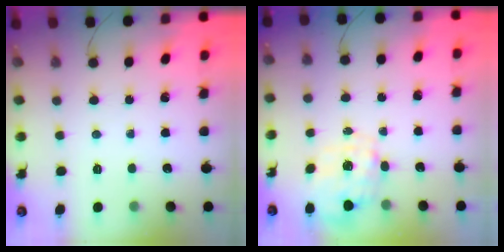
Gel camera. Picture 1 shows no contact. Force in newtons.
{"total": 2.8, "press": 2.6, "slide": 0.9}